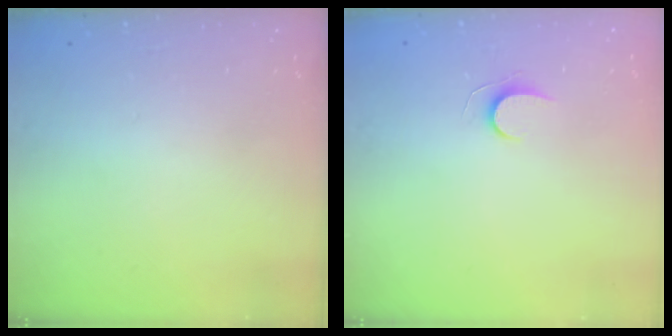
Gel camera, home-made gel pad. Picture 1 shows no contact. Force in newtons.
{"total": 5.4, "press": 5.4, "slide": 0.5}